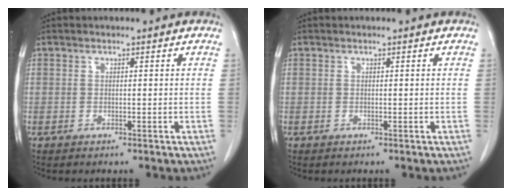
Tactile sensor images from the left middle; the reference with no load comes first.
{"total": 0.0}